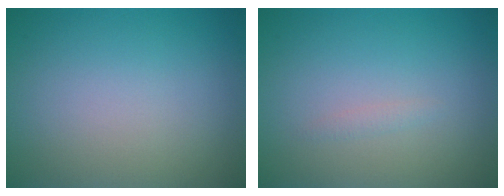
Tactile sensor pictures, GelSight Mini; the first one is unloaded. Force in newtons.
{"total": 0.5, "press": 0.5, "slide": 0.0}